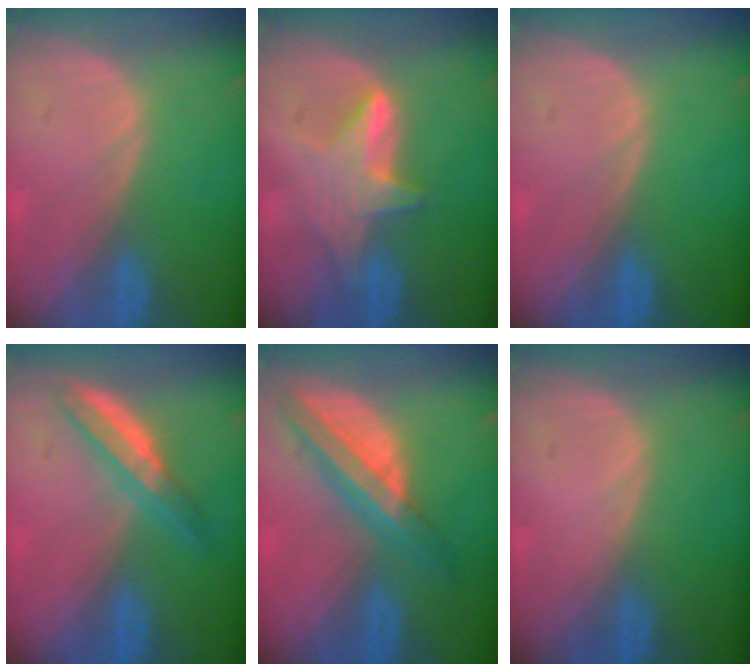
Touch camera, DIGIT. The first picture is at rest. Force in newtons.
{"total": 5.9, "press": 5.9, "slide": 0.4}
{"total": 0.0}
{"total": 4.8, "press": 4.7, "slide": 0.3}
{"total": 8.0, "press": 6.8, "slide": 4.3}
{"total": 0.0}